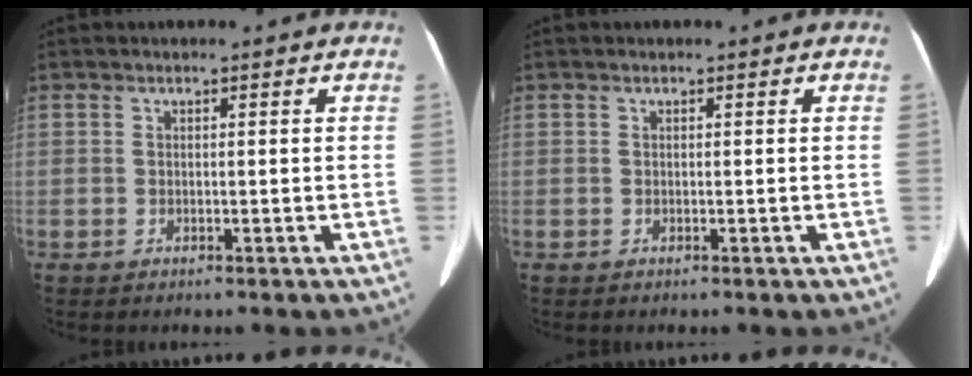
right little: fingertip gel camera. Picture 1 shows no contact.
{"total": 0.0}